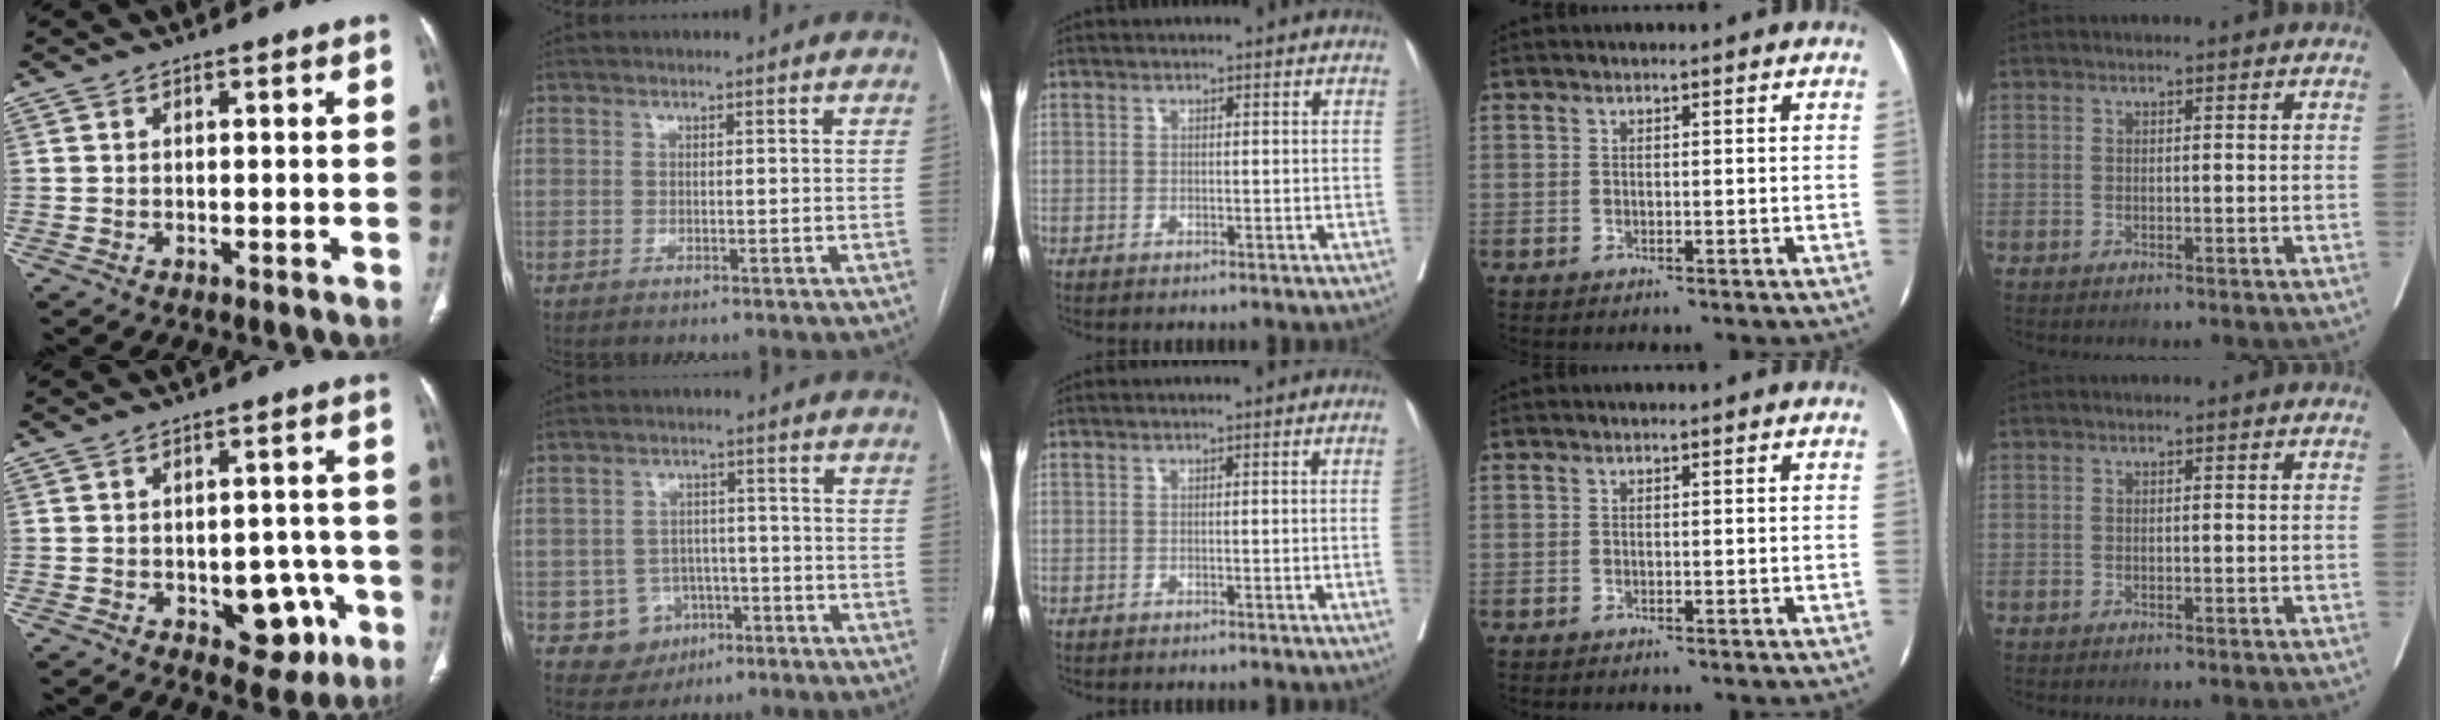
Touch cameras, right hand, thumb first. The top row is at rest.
{"thumb": {"total": 9.0, "force": [-3.2, 5.6, 6.2], "torque": [-0.041, 0.021, -0.030]}, "index": {"total": 6.6, "force": [-2.5, 6.0, 1.1], "torque": [-0.013, 0.011, -0.028]}, "middle": {"total": 1.3, "force": [-0.3, -0.3, 1.2], "torque": [-0.017, 0.002, -0.005]}}